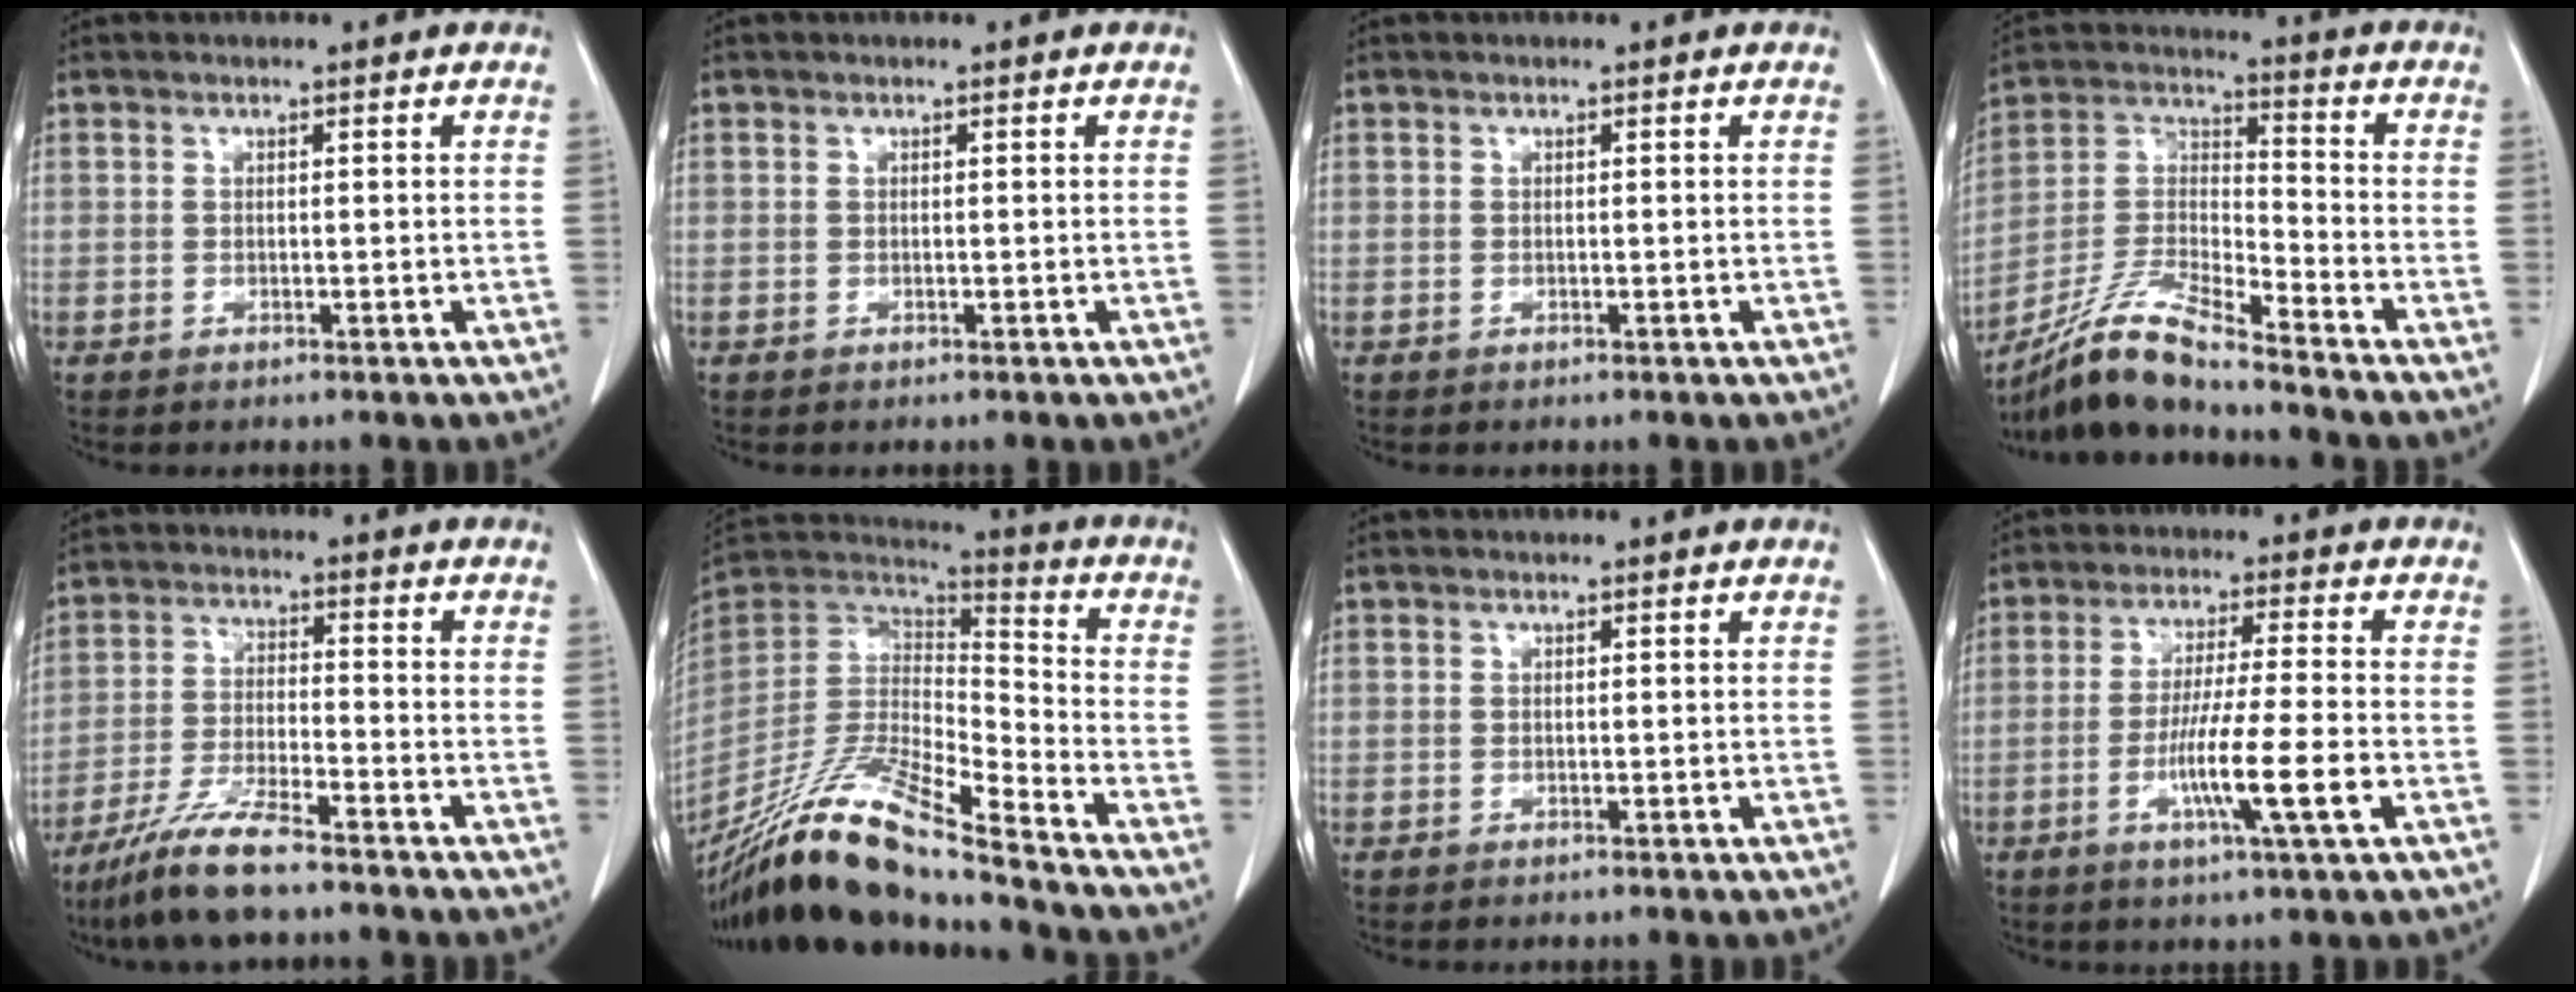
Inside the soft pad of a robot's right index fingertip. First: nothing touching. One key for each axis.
{"total": 0.0}
{"total": 0.0}
{"total": 12.5, "fx": -11.1, "fy": -0.1, "fz": 5.7, "tx": -0.120, "ty": 0.000, "tz": -0.213}
{"total": 8.9, "fx": -6.9, "fy": 0.7, "fz": 5.6, "tx": -0.113, "ty": -0.022, "tz": -0.133}
{"total": 21.2, "fx": -17.2, "fy": 1.0, "fz": 12.3, "tx": -0.270, "ty": -0.024, "tz": -0.329}
{"total": 0.0}
{"total": 9.8, "fx": -3.0, "fy": -0.6, "fz": 9.3, "tx": -0.167, "ty": -0.013, "tz": -0.056}